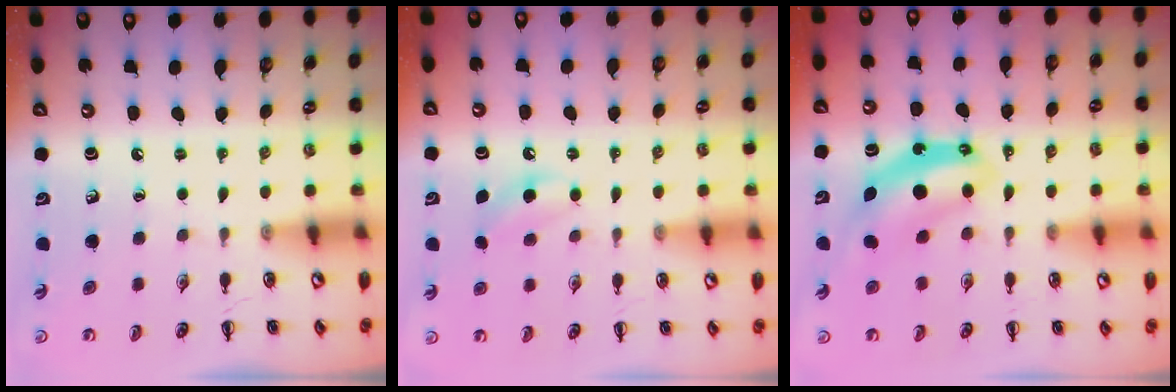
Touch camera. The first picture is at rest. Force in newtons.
{"total": 6.6, "press": 6.4, "slide": 1.6}
{"total": 7.2, "press": 7.1, "slide": 0.8}